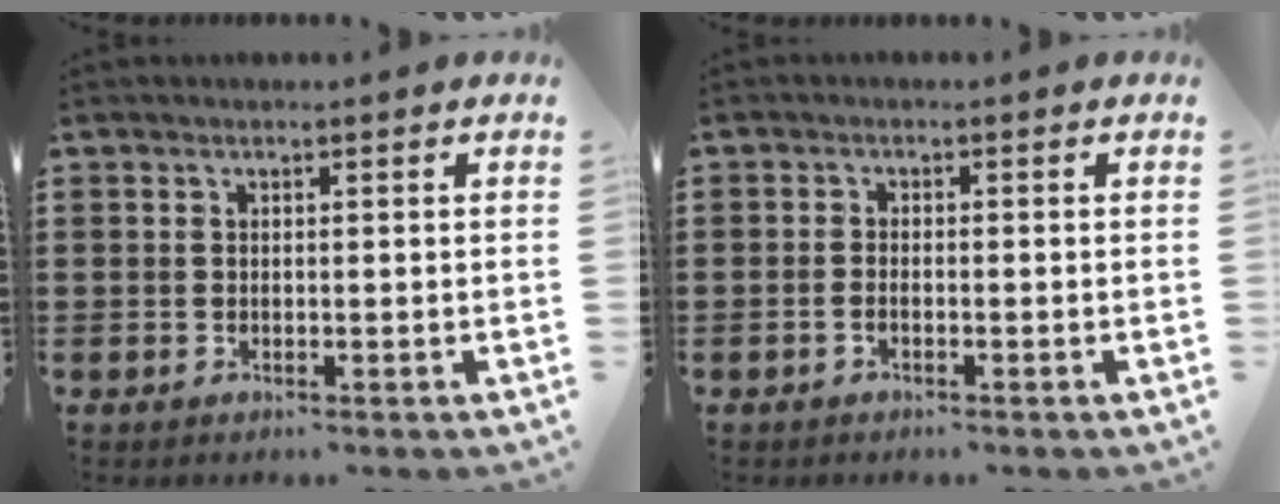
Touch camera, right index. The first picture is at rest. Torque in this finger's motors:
{"motor_torque": [0.45, 0.63, -0.04, 0.00]}